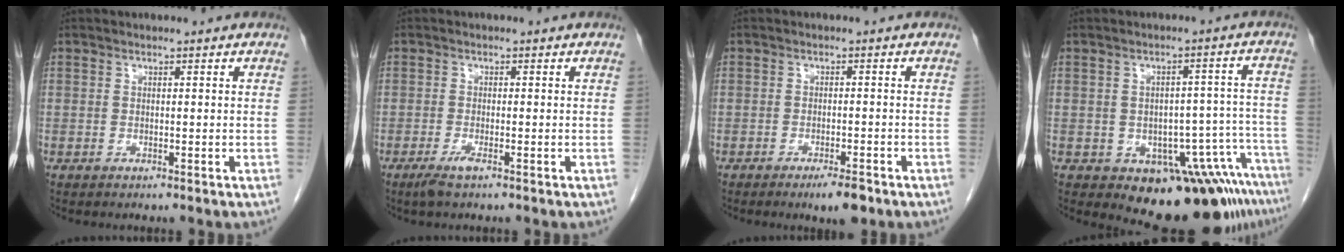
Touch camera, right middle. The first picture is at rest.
{"total": 2.0, "force": [-1.3, 0.0, 1.5], "torque": [-0.035, -0.005, -0.027]}
{"total": 3.6, "force": [-2.4, 0.7, 2.6], "torque": [-0.040, -0.003, -0.033]}
{"total": 11.7, "force": [-8.8, 3.1, 7.1], "torque": [-0.047, 0.028, -0.111]}